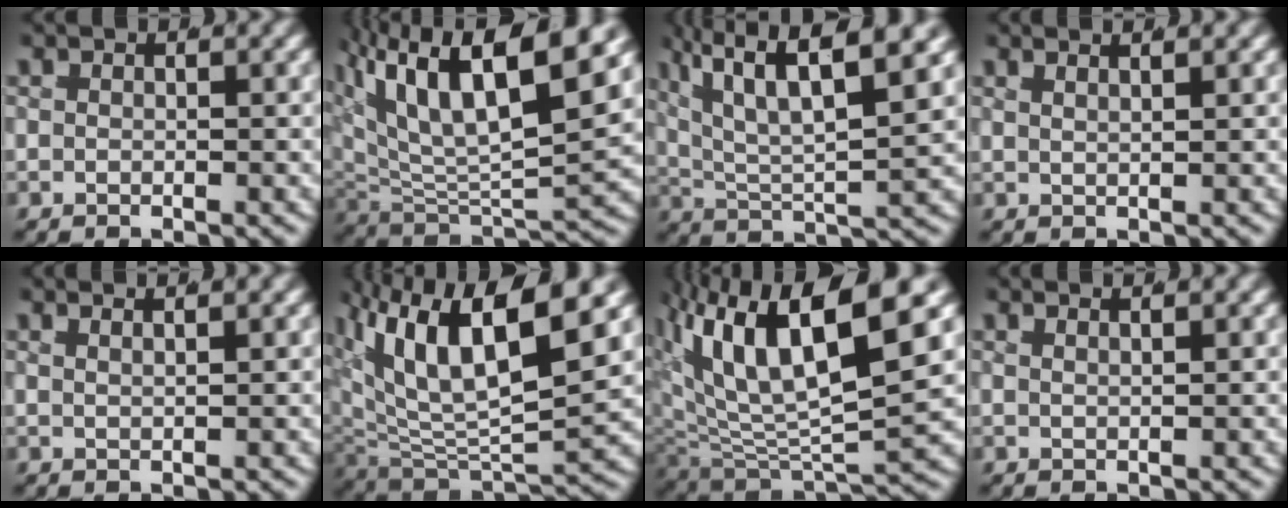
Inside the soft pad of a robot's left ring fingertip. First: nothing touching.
{"total": 11.8, "force": [2.4, 6.2, 9.8], "torque": [-0.180, -0.005, 0.036]}
{"total": 8.0, "force": [3.1, 4.2, 6.0], "torque": [-0.121, -0.008, 0.049]}
{"total": 2.6, "force": [2.0, 0.9, 1.5], "torque": [-0.014, 0.013, 0.026]}
{"total": 2.3, "force": [1.7, 0.7, 1.3], "torque": [-0.010, 0.011, 0.024]}
{"total": 12.0, "force": [2.0, 6.6, 9.8], "torque": [-0.183, -0.014, 0.032]}
{"total": 13.3, "force": [2.5, 7.0, 11.0], "torque": [-0.205, -0.004, 0.040]}
{"total": 1.8, "force": [1.5, 0.5, 1.0], "torque": [-0.007, 0.010, 0.019]}